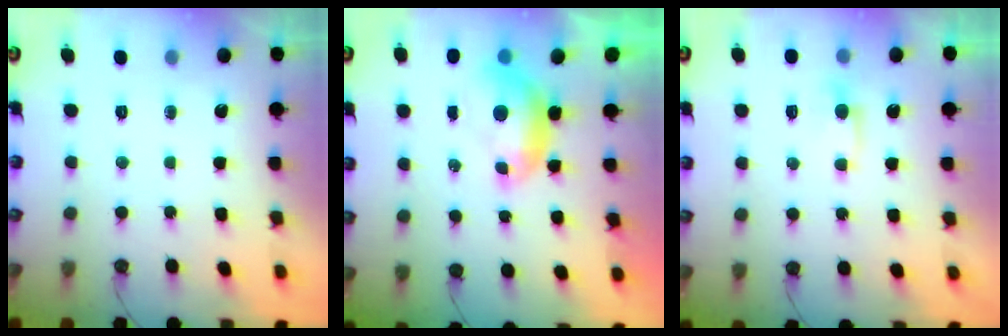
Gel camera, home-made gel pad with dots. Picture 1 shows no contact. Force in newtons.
{"total": 0.9, "press": 0.7, "slide": 0.6}
{"total": 0.8, "press": 0.6, "slide": 0.5}